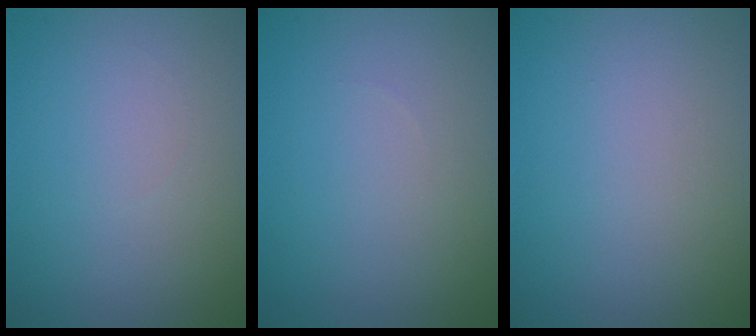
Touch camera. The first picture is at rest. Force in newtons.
{"total": 0.0}
{"total": 0.0}